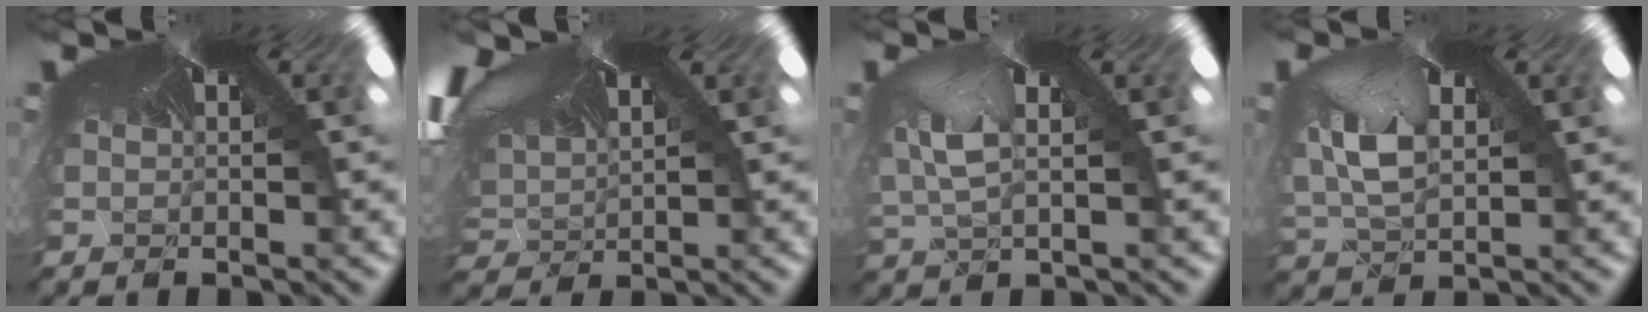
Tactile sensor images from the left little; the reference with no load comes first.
{"total": 1.6, "force": [0.6, 1.1, 1.0], "torque": [-0.037, -0.015, 0.034]}
{"total": 2.7, "force": [-2.4, 0.9, -0.6], "torque": [-0.027, -0.042, -0.006]}
{"total": 2.5, "force": [-1.2, 2.2, 0.2], "torque": [-0.036, -0.026, 0.012]}